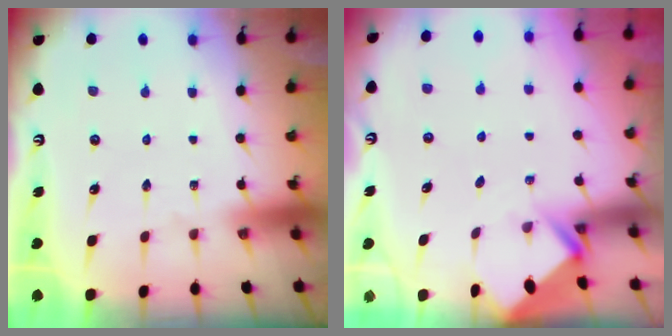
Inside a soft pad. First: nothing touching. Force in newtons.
{"total": 2.8, "press": 2.8, "slide": 0.2}